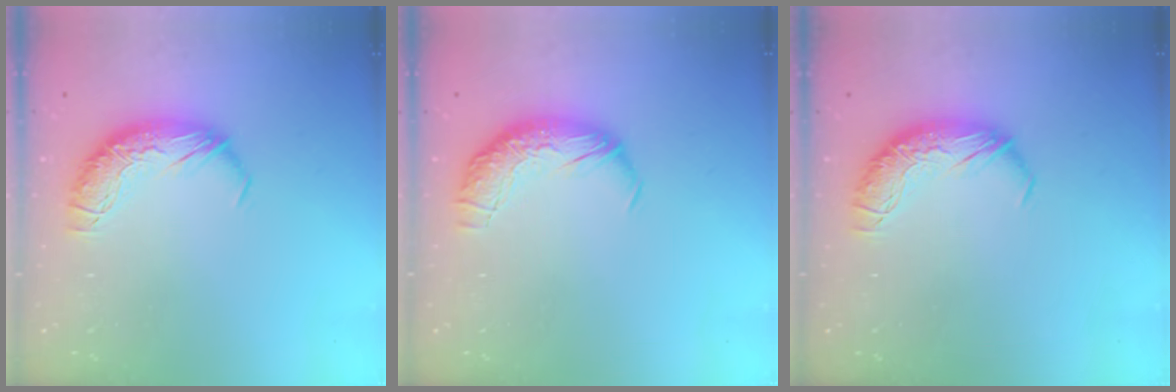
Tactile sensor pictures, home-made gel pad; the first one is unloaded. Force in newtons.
{"total": 2.4, "press": 1.1, "slide": 2.1}
{"total": 0.0}